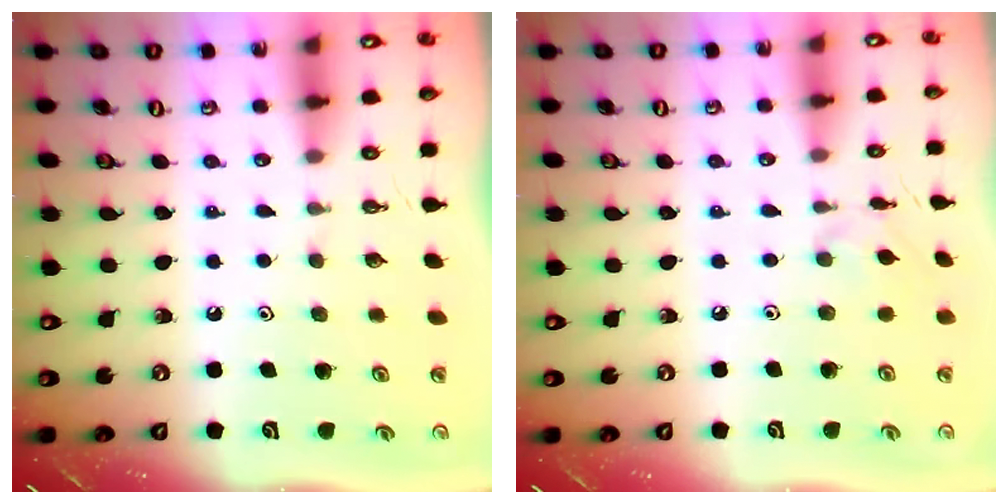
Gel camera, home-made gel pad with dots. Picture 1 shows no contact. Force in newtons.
{"total": 2.1, "press": 2.1, "slide": 0.4}